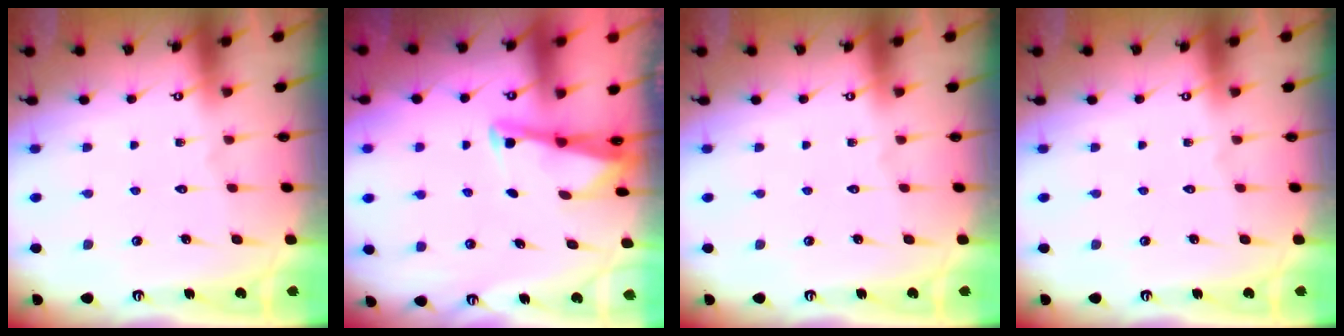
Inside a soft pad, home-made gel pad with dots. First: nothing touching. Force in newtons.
{"total": 2.5, "press": 2.5, "slide": 0.1}
{"total": 0.0}
{"total": 0.0}